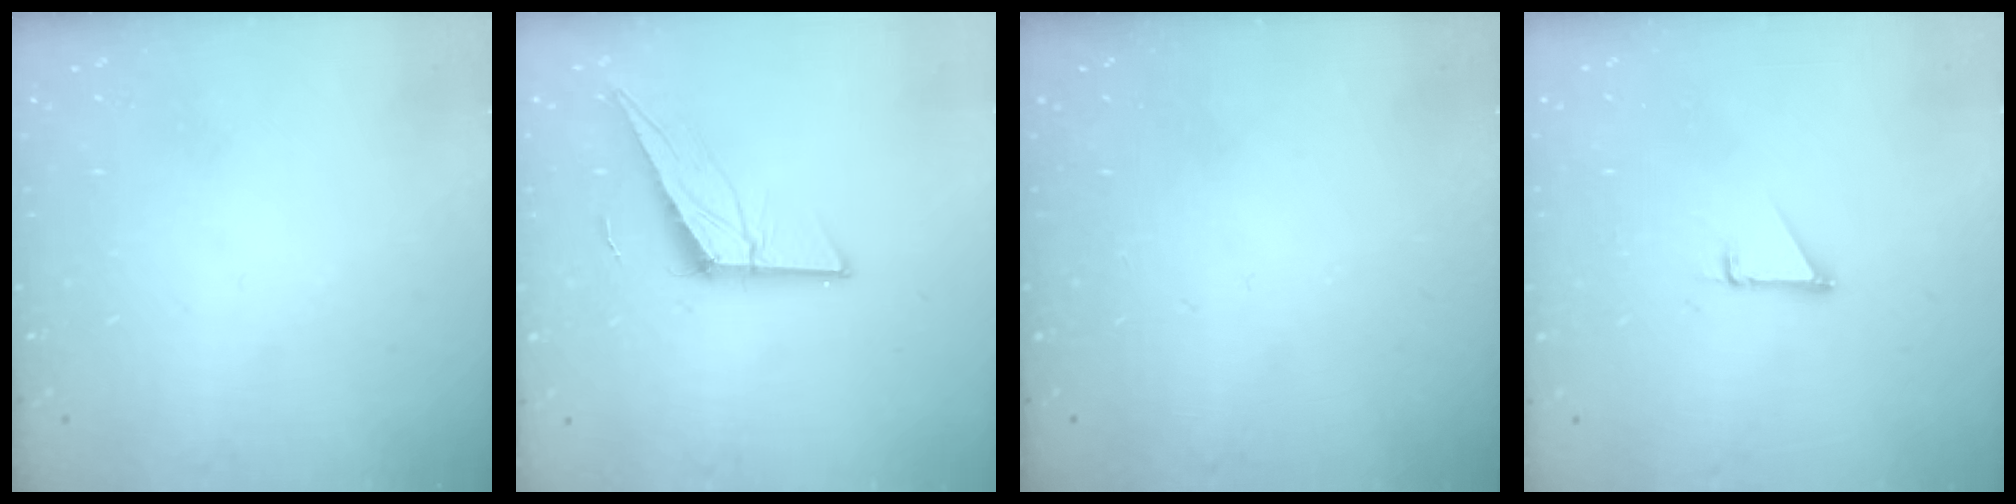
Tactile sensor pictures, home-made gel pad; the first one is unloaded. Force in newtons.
{"total": 12.7, "press": 12.6, "slide": 1.2}
{"total": 0.0}
{"total": 0.9, "press": 0.9, "slide": 0.1}